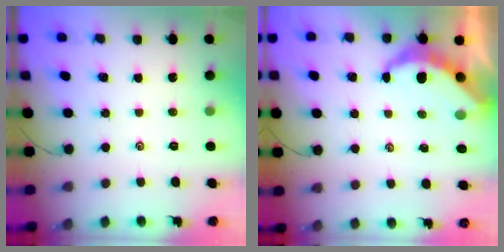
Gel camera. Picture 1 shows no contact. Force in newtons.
{"total": 6.8, "press": 6.8, "slide": 0.4}